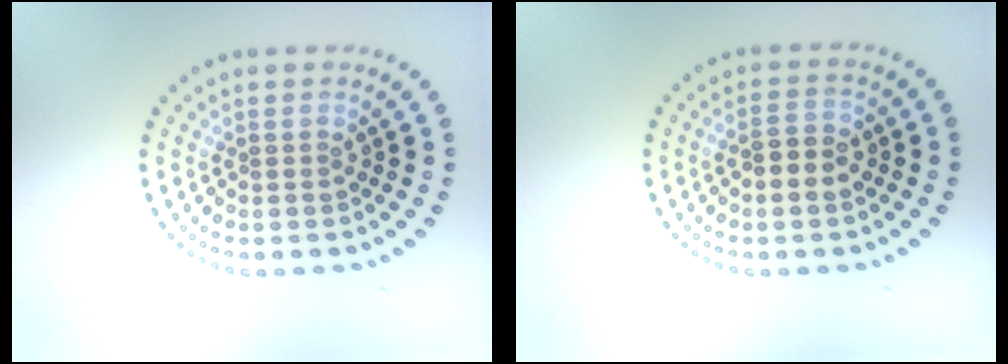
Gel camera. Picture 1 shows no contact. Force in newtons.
{"total": 2.5, "press": 2.5, "slide": 0.3}